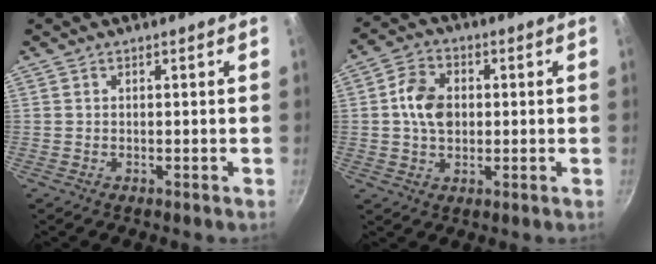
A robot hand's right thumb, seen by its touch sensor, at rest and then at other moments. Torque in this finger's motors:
{"motor_torque": [-0.39, 1.01, 0.75, -0.09, 0.08]}